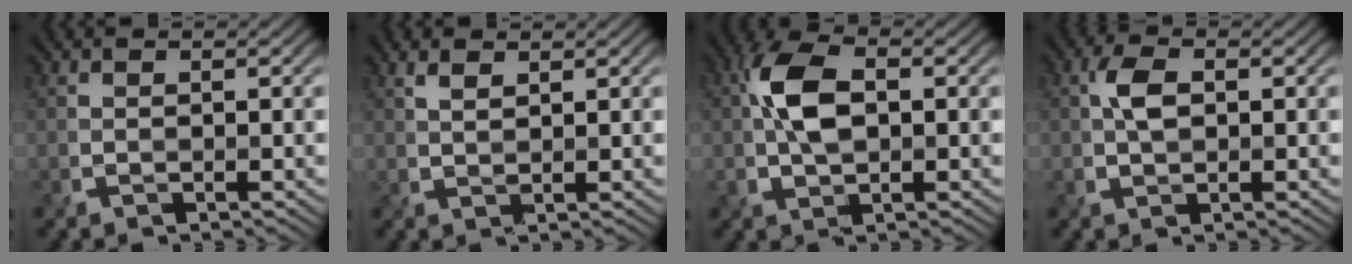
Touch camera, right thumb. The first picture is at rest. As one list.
[{"total": 1.6, "force": [1.2, 0.5, 0.9], "torque": [-0.022, 0.001, 0.032]}, {"total": 6.9, "force": [0.5, 3.9, 5.7], "torque": [-0.126, 0.011, 0.006]}, {"total": 3.1, "force": [0.2, 1.8, 2.5], "torque": [-0.056, 0.004, 0.003]}]